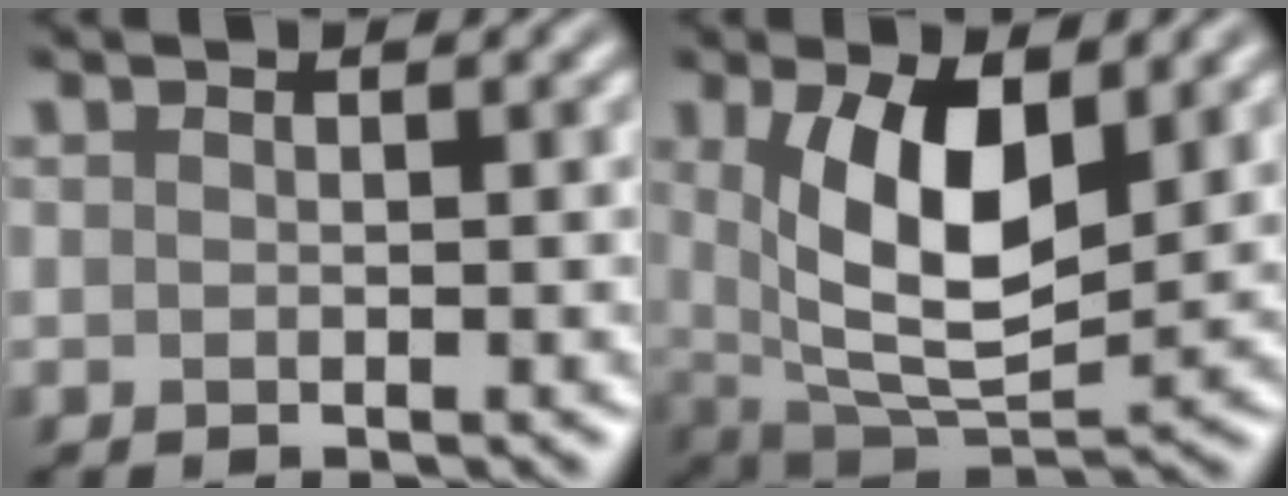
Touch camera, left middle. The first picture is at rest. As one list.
[{"total": 8.5, "force": [2.0, 4.0, 7.2], "torque": [-0.142, -0.016, 0.039]}]